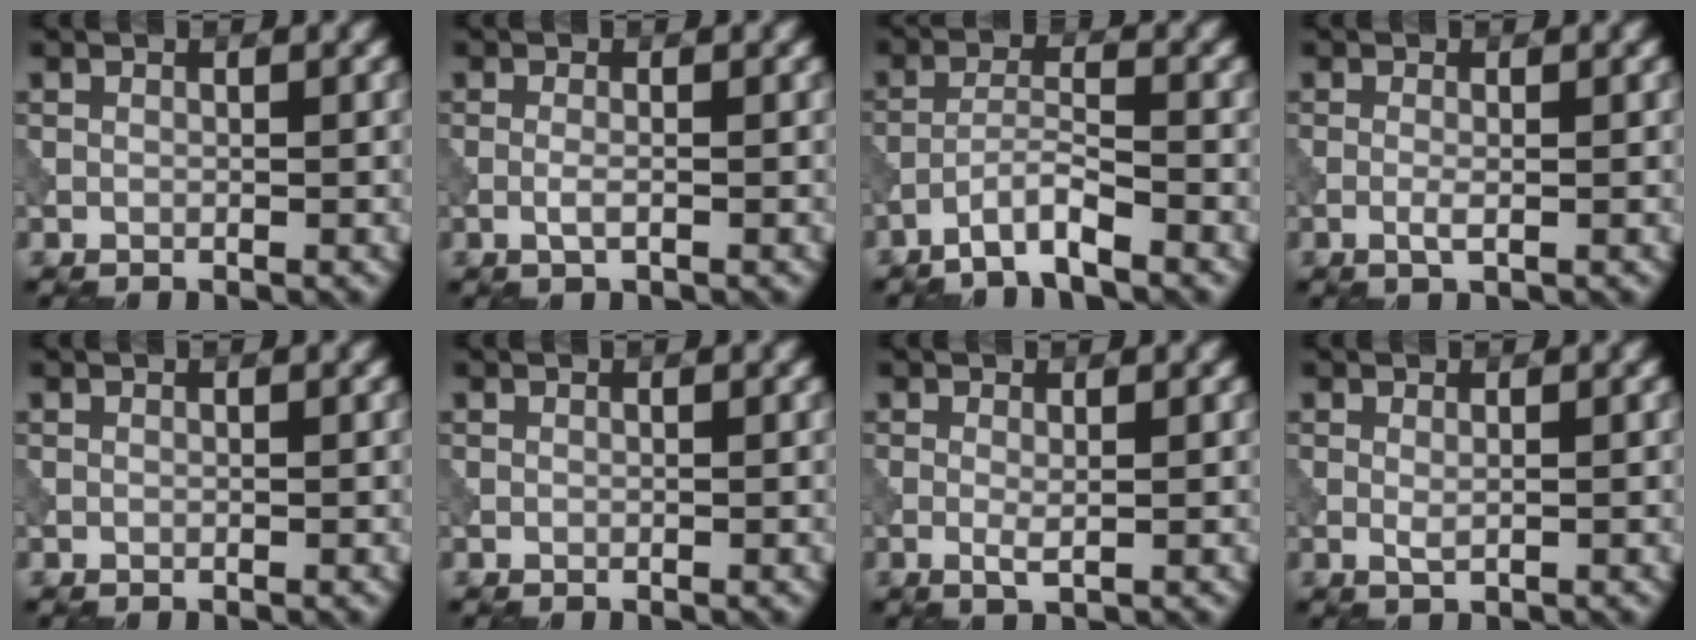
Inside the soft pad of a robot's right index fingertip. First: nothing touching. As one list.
[{"total": 1.2, "force": [-0.4, 0.3, 1.1], "torque": [-0.025, 0.000, -0.011]}, {"total": 3.4, "force": [-2.6, 0.3, 2.2], "torque": [-0.041, 0.008, -0.059]}, {"total": 1.2, "force": [-0.3, 0.2, 1.1], "torque": [-0.025, -0.001, -0.009]}, {"total": 0.0}, {"total": 0.0}, {"total": 1.2, "force": [-0.1, 0.2, 1.2], "torque": [-0.023, -0.003, -0.002]}, {"total": 0.8, "force": [0.1, 0.2, 0.8], "torque": [-0.018, -0.001, 0.001]}]